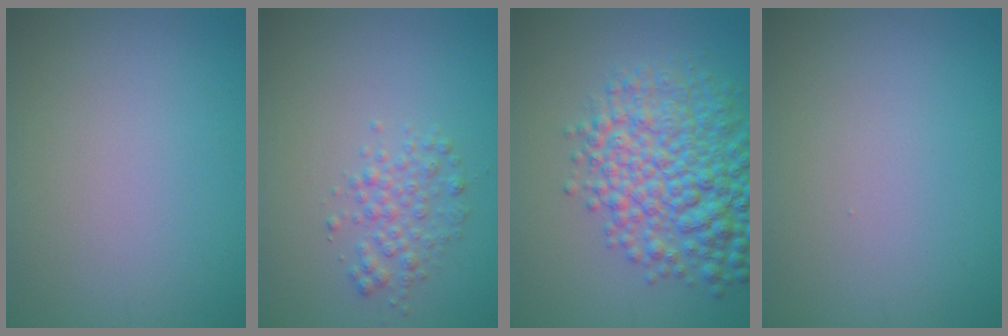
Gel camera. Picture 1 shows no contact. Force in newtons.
{"total": 2.2, "press": 2.2, "slide": 0.0}
{"total": 8.4, "press": 8.4, "slide": 0.2}
{"total": 0.0}